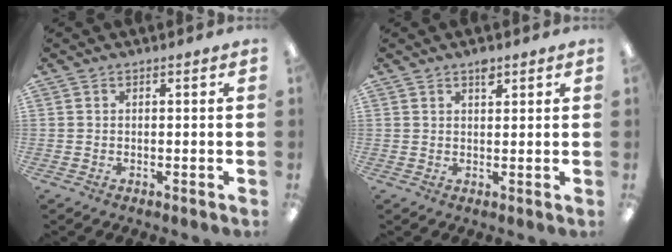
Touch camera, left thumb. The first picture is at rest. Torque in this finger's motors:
{"motor_torque": [0.22, 0.13, 0.14, -0.17, 0.00]}